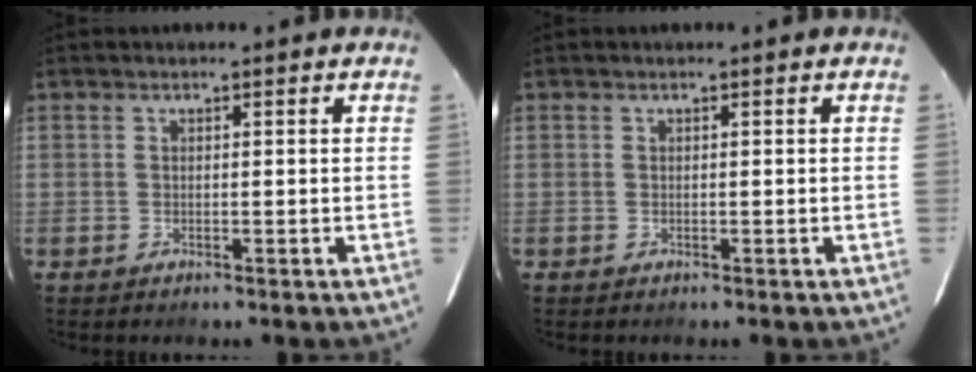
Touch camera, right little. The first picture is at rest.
{"total": 0.0}